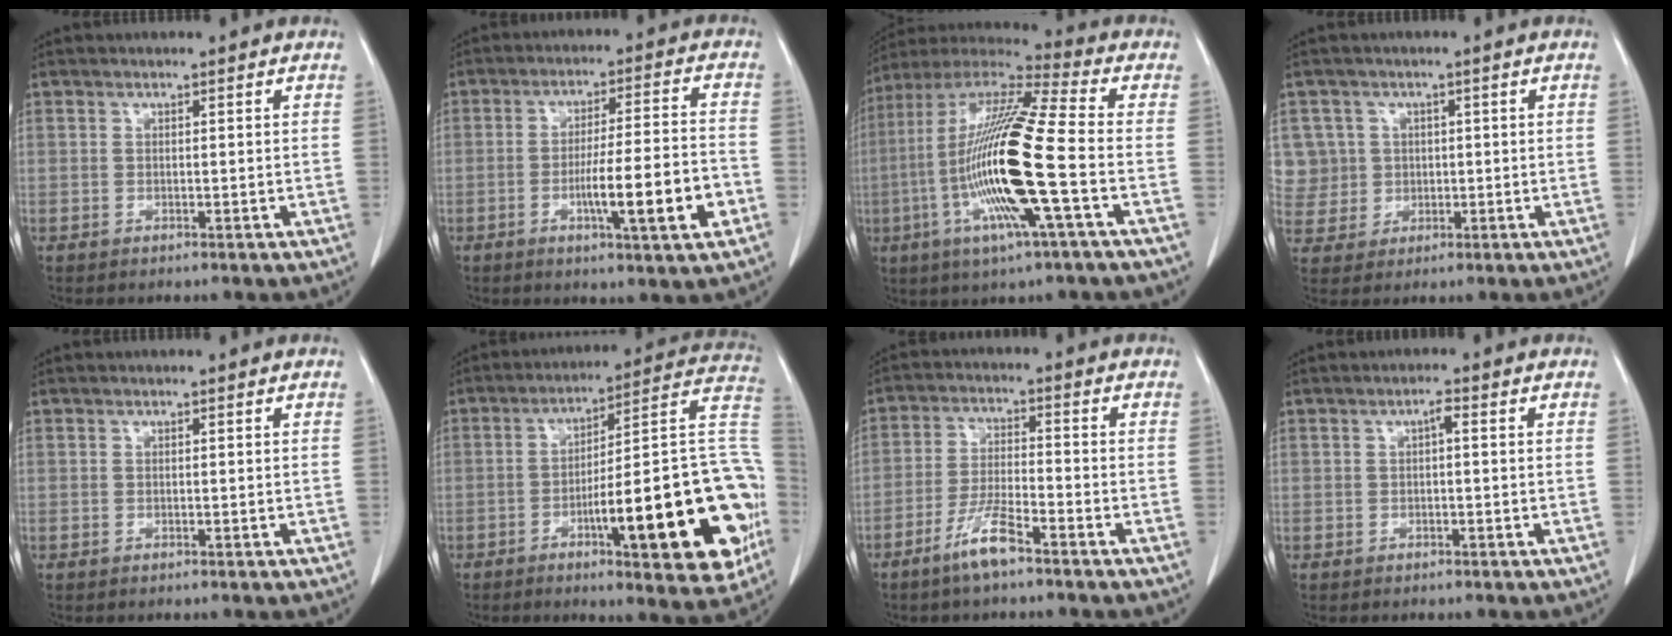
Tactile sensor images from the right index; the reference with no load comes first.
{"total": 11.6, "force": [-3.9, 0.4, 10.9], "torque": [-0.174, -0.002, -0.061]}
{"total": 20.2, "force": [-4.2, 0.7, 19.8], "torque": [-0.407, -0.015, -0.090]}
{"total": 7.6, "force": [1.6, 7.4, 0.0], "torque": [-0.003, 0.031, 0.046]}
{"total": 0.0}
{"total": 25.4, "force": [-7.3, 4.1, 24.0], "torque": [-0.248, 0.020, -0.092]}
{"total": 6.5, "force": [-4.5, 0.6, 4.7], "torque": [-0.098, -0.008, -0.088]}
{"total": 1.3, "force": [0.2, 0.3, 1.3], "torque": [-0.020, 0.005, 0.002]}